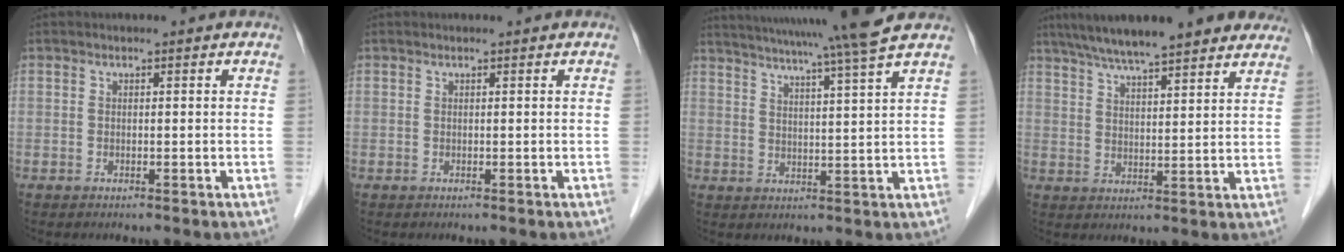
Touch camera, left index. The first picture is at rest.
{"total": 0.0}
{"total": 15.6, "force": [13.6, -2.5, 7.2], "torque": [-0.124, -0.023, 0.182]}
{"total": 17.3, "force": [14.4, 2.4, 9.2], "torque": [-0.147, 0.040, 0.200]}